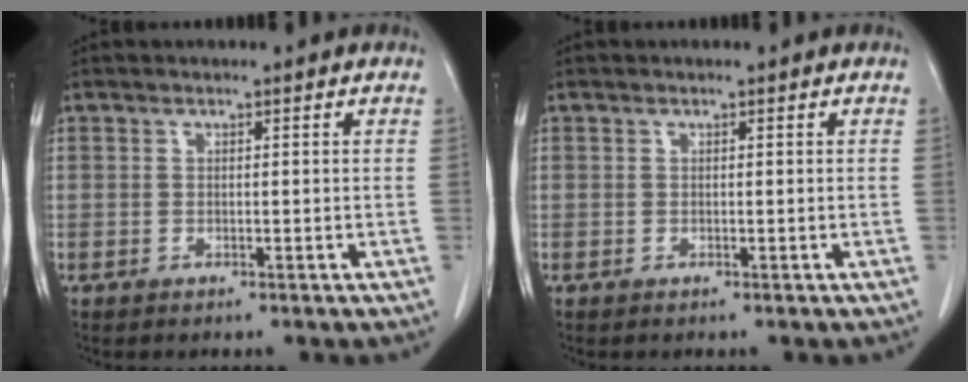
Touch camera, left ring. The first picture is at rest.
{"total": 0.0}